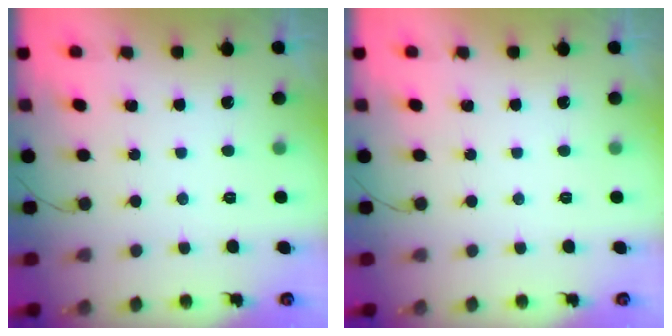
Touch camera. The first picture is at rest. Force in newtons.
{"total": 0.0}